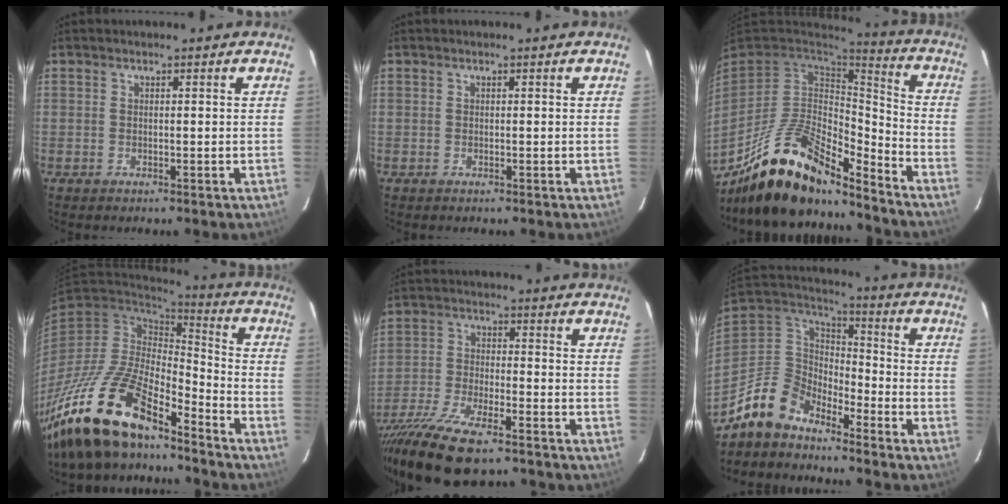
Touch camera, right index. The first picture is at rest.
{"total": 0.0}
{"total": 20.6, "force": [-15.1, 6.8, 12.3], "torque": [-0.244, -0.018, -0.270]}
{"total": 21.3, "force": [-16.3, 6.6, 12.0], "torque": [-0.258, -0.035, -0.302]}
{"total": 19.4, "force": [-14.7, 5.4, 11.5], "torque": [-0.251, -0.058, -0.263]}
{"total": 12.3, "force": [-9.8, 6.3, 3.8], "torque": [-0.108, 0.022, -0.190]}